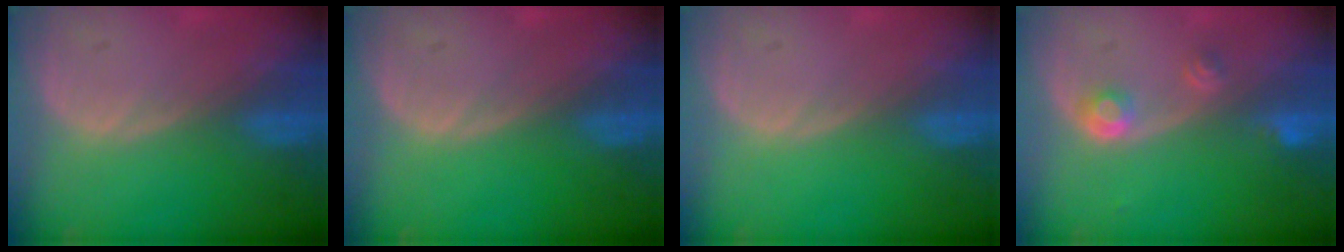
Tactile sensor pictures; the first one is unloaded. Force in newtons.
{"total": 0.0}
{"total": 0.0}
{"total": 2.9, "press": 2.7, "slide": 1.0}